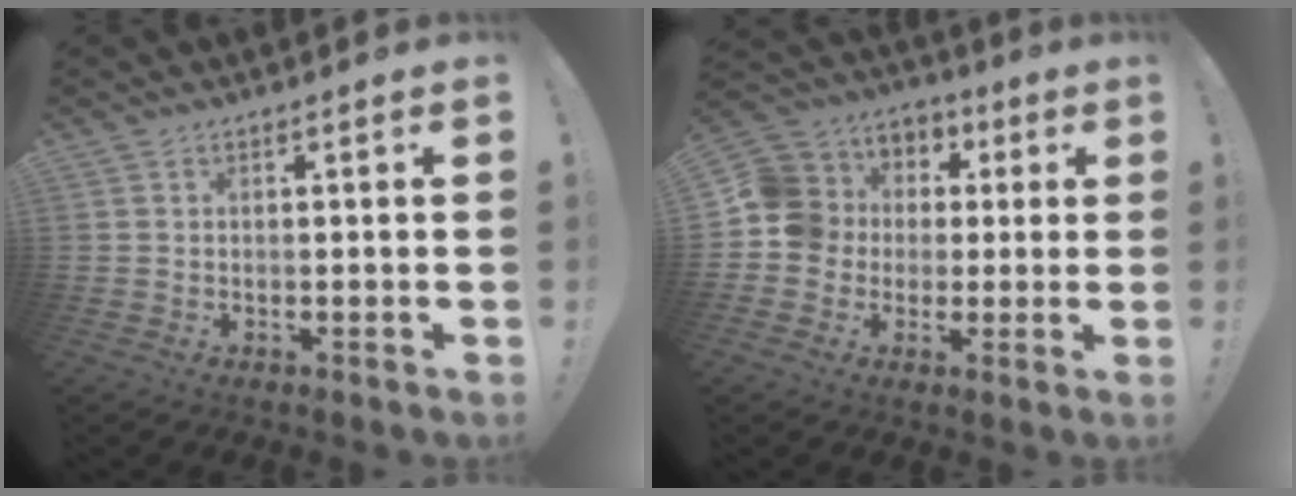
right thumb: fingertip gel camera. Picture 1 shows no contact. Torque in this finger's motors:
{"motor_torque": [0.69, 0.80, 0.40, -0.03, 0.03]}